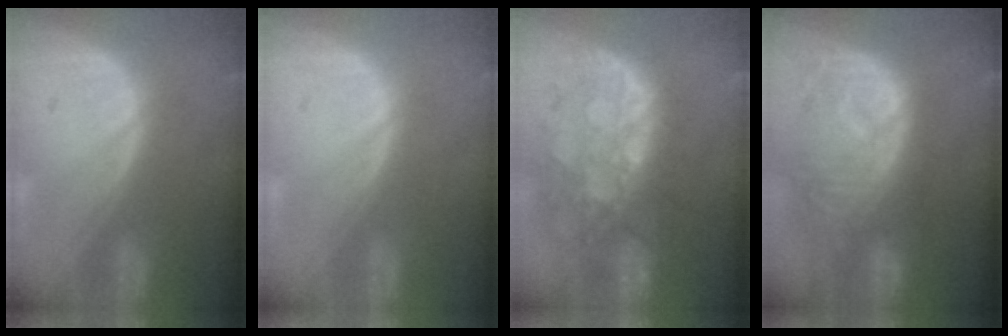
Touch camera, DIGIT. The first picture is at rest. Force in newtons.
{"total": 0.0}
{"total": 11.2, "press": 9.8, "slide": 5.6}
{"total": 11.1, "press": 9.8, "slide": 5.2}